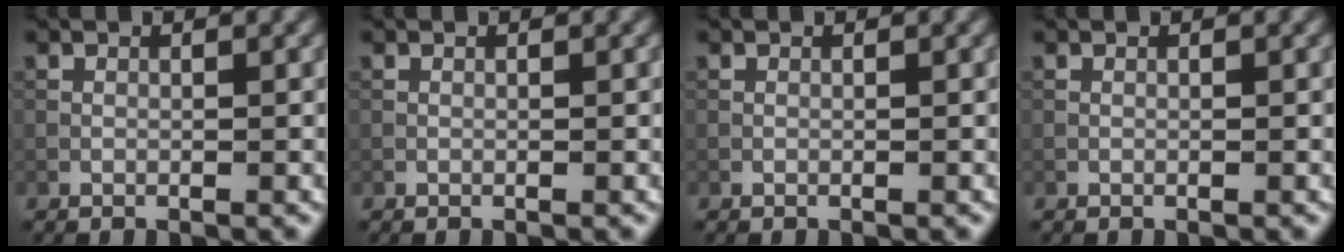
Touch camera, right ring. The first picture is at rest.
{"total": 0.0}
{"total": 0.0}
{"total": 0.0}